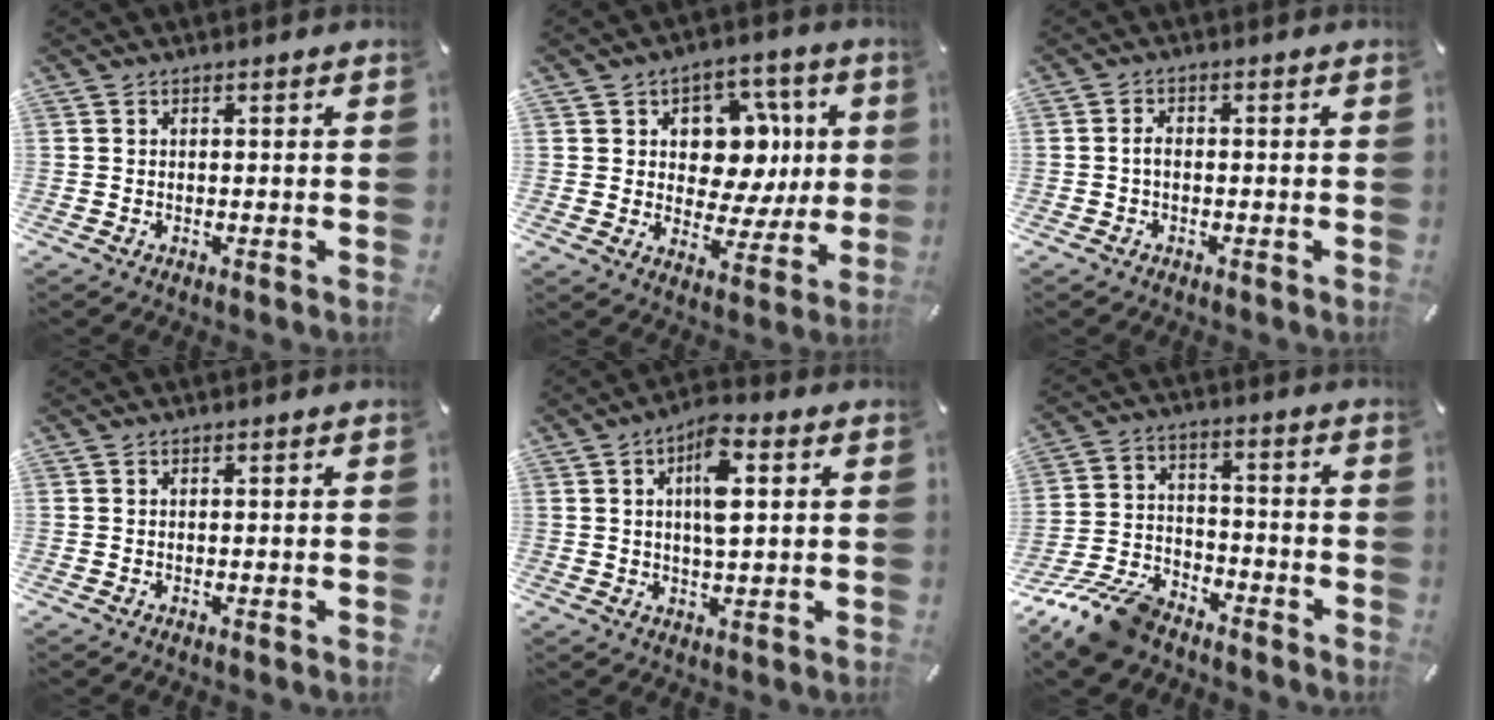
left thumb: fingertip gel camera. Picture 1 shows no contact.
{"total": 12.4, "force": [3.1, 10.0, 6.6], "torque": [-0.083, -0.025, 0.060]}
{"total": 2.3, "force": [-0.5, 1.5, 1.6], "torque": [-0.032, 0.005, -0.010]}
{"total": 0.0}
{"total": 9.0, "force": [2.4, 3.2, 8.1], "torque": [-0.142, -0.004, 0.033]}
{"total": 13.1, "force": [-10.3, 5.8, 5.6], "torque": [-0.099, 0.061, -0.186]}